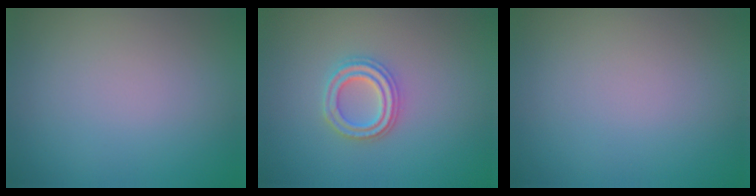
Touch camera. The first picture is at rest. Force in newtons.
{"total": 3.2, "press": 3.1, "slide": 0.7}
{"total": 0.0}